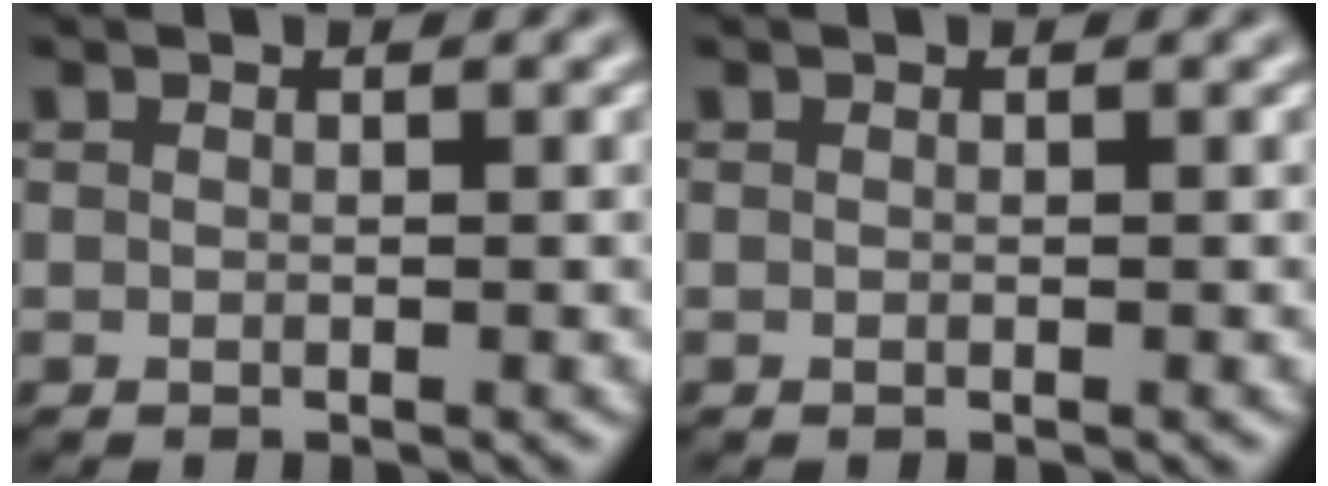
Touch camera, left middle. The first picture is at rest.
{"total": 0.0}